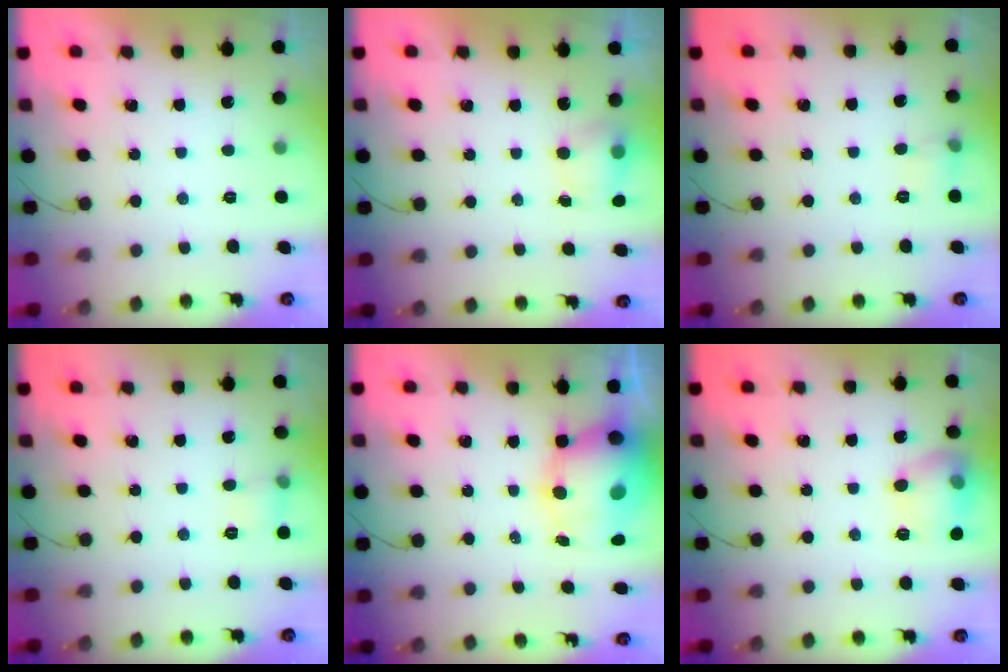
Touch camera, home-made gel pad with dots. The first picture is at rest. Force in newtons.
{"total": 4.9, "press": 4.8, "slide": 0.7}
{"total": 5.3, "press": 5.1, "slide": 1.4}
{"total": 5.0, "press": 4.7, "slide": 1.6}
{"total": 11.8, "press": 11.3, "slide": 3.4}
{"total": 12.6, "press": 12.6, "slide": 1.0}